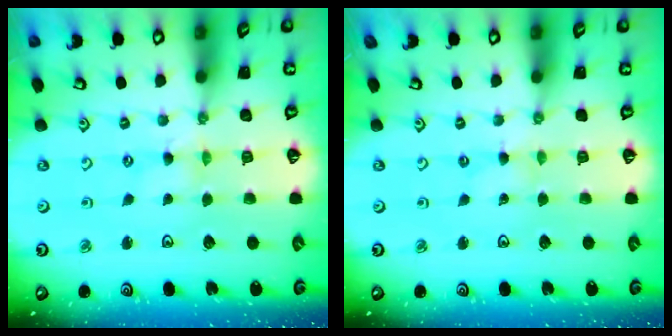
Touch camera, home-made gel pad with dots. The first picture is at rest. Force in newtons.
{"total": 0.0}